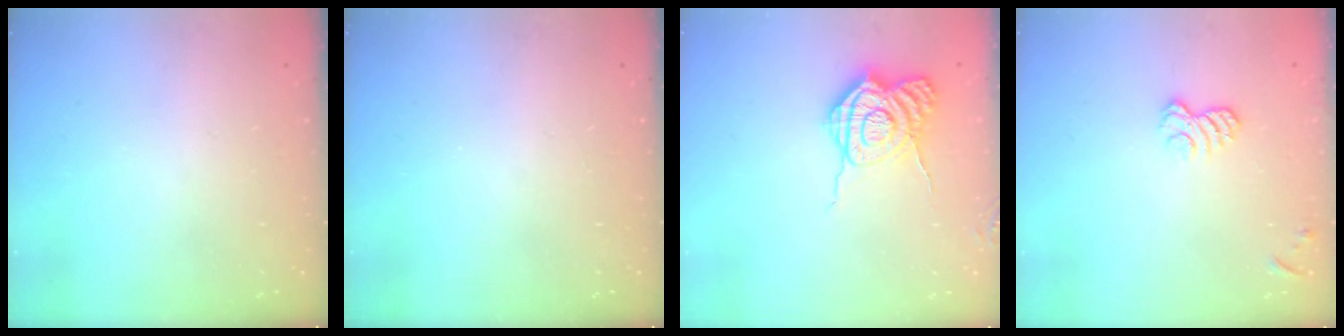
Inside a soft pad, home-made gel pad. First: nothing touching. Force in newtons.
{"total": 0.0}
{"total": 11.0, "press": 11.0, "slide": 1.0}
{"total": 5.4, "press": 5.2, "slide": 1.3}